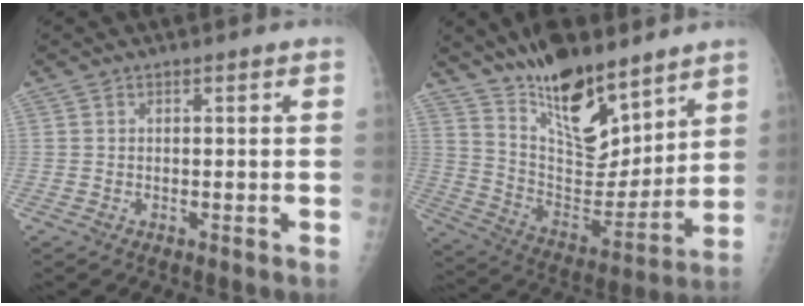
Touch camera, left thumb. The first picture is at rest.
{"total": 19.6, "force": [14.2, 7.7, 11.2], "torque": [-0.137, -0.095, 0.253]}